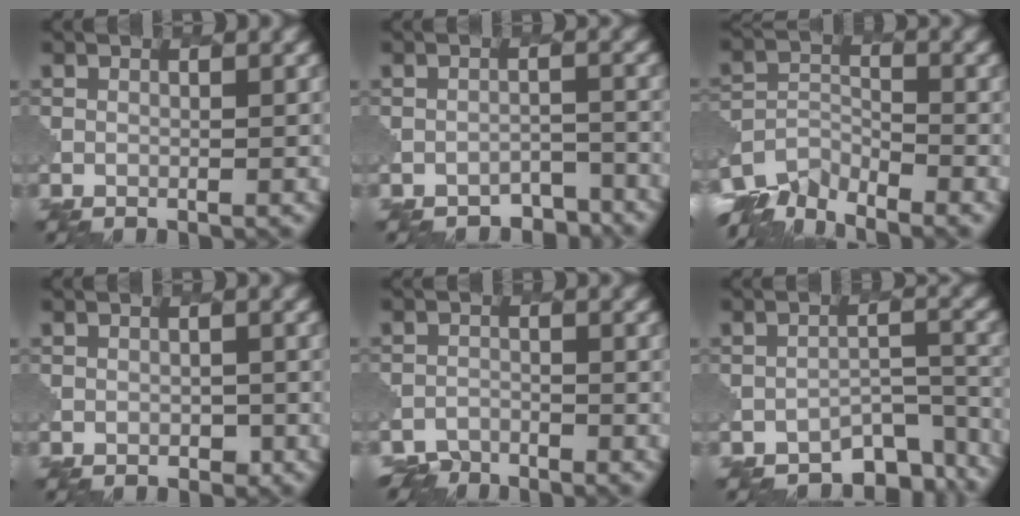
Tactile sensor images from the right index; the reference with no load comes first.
{"total": 2.9, "force": [-2.8, 0.6, 0.0], "torque": [-0.001, 0.000, -0.035]}
{"total": 6.0, "force": [-5.5, 1.9, 1.5], "torque": [-0.036, -0.011, -0.106]}
{"total": 0.7, "force": [-0.3, 0.6, 0.1], "torque": [-0.005, -0.002, -0.004]}
{"total": 2.7, "force": [-2.7, 0.2, -0.7], "torque": [0.002, -0.004, -0.052]}
{"total": 5.7, "force": [-4.7, 2.4, 2.2], "torque": [-0.023, -0.009, -0.067]}